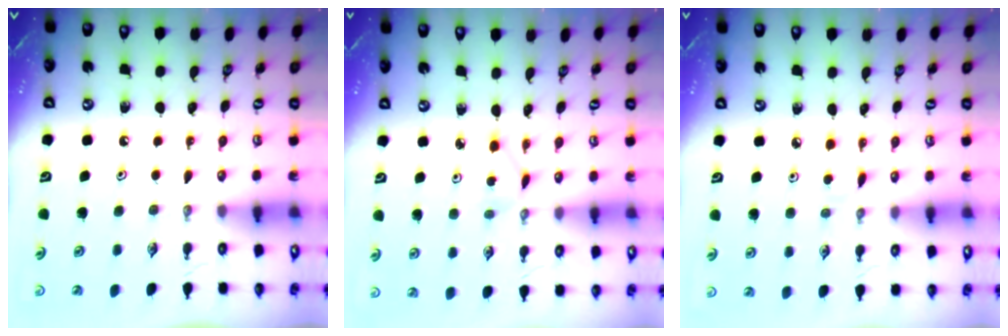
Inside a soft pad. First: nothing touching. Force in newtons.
{"total": 2.0, "press": 2.0, "slide": 0.2}
{"total": 2.7, "press": 2.7, "slide": 0.3}